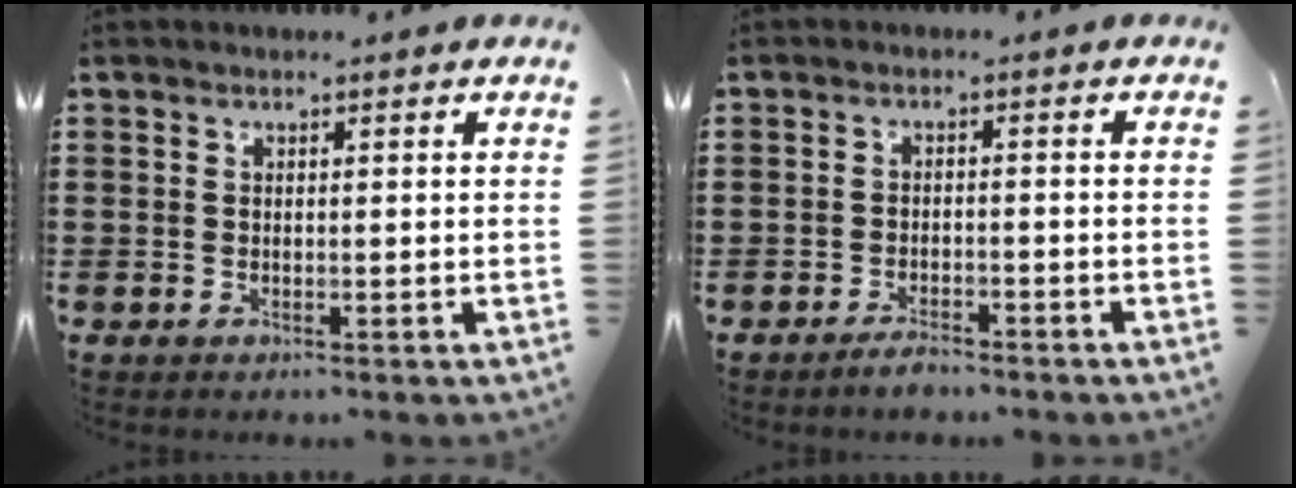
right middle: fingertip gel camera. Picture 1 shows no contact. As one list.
[{"total": 2.4, "force": [-2.2, 0.5, 0.8], "torque": [-0.017, 0.004, -0.042]}]